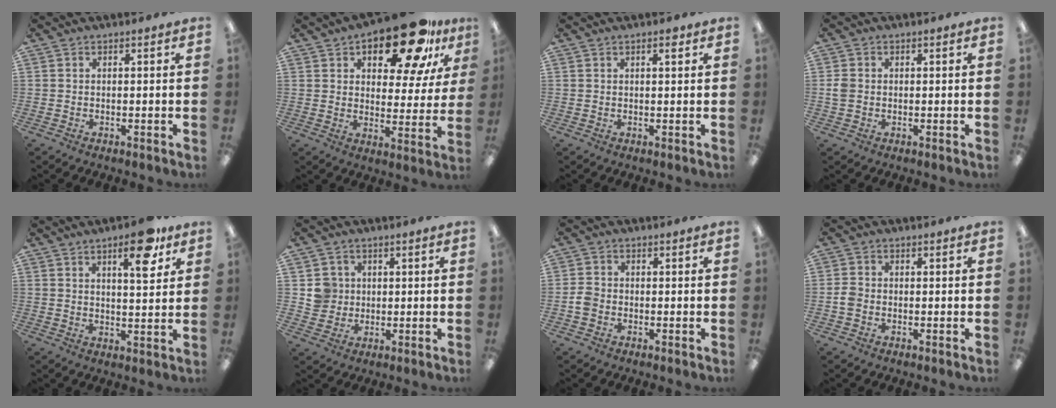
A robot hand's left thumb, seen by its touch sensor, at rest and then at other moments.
{"total": 18.6, "force": [13.3, 7.5, 10.6], "torque": [-0.159, -0.077, 0.222]}
{"total": 1.6, "force": [1.1, 0.4, 1.1], "torque": [-0.015, -0.002, 0.018]}
{"total": 2.7, "force": [0.1, 2.3, 1.5], "torque": [-0.027, 0.006, 0.002]}
{"total": 10.6, "force": [6.3, 3.6, 7.7], "torque": [-0.099, -0.029, 0.098]}
{"total": 5.4, "force": [1.1, 5.3, 0.6], "torque": [-0.014, 0.005, 0.022]}
{"total": 2.9, "force": [-0.9, 2.4, 1.4], "torque": [-0.022, 0.007, -0.016]}
{"total": 2.6, "force": [-0.5, 2.1, 1.3], "torque": [-0.023, 0.005, -0.009]}